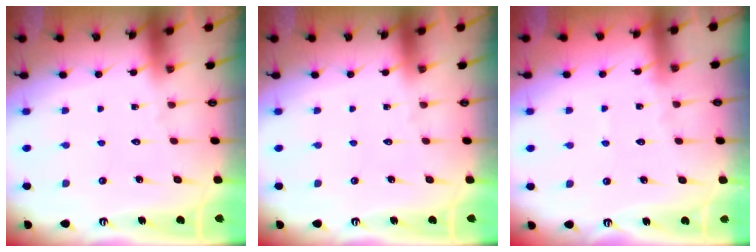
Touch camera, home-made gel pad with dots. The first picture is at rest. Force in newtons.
{"total": 0.0}
{"total": 5.8, "press": 5.8, "slide": 0.7}